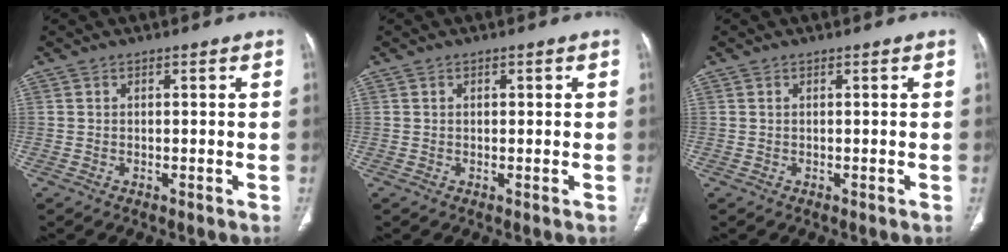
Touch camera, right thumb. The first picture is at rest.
{"total": 0.8, "force": [0.3, 0.5, 0.5], "torque": [-0.005, 0.000, 0.004]}
{"total": 0.0}